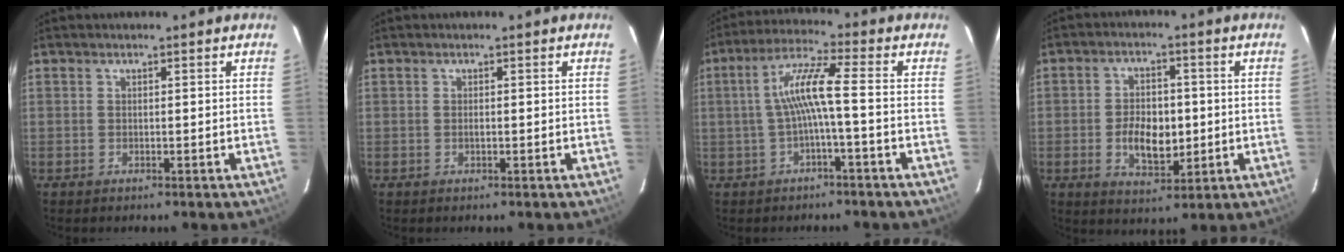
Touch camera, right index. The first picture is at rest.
{"total": 0.5, "force": [-0.1, 0.2, 0.4], "torque": [-0.008, 0.000, -0.002]}
{"total": 7.2, "force": [-1.2, -0.1, 7.1], "torque": [-0.155, 0.014, -0.019]}
{"total": 8.3, "force": [-1.2, 4.9, 6.6], "torque": [-0.125, 0.004, -0.012]}